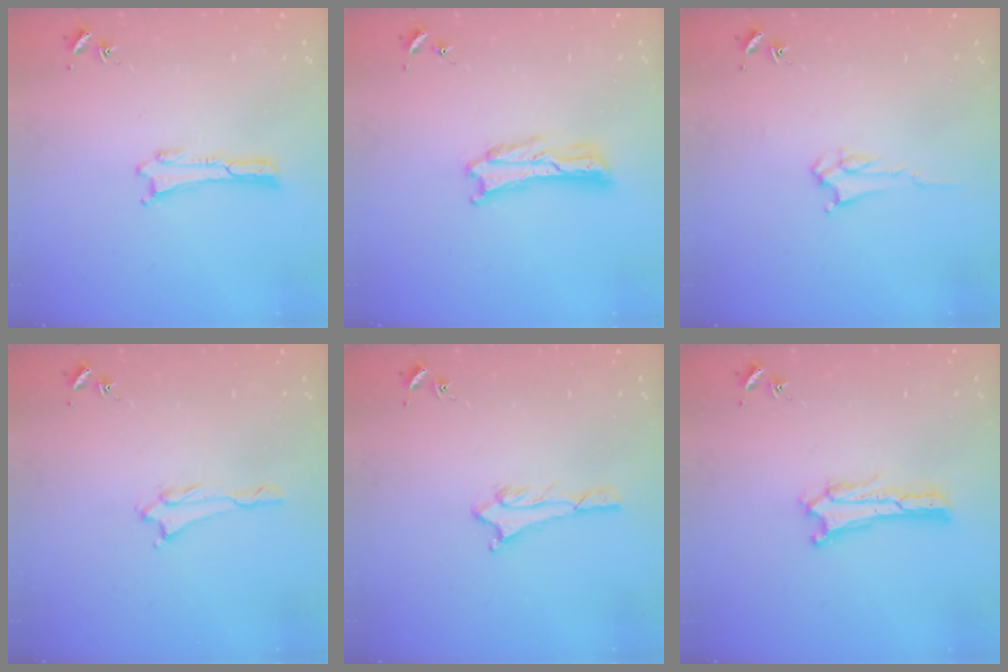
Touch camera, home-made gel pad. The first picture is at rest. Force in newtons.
{"total": 1.7, "press": 1.7, "slide": 0.3}
{"total": 2.8, "press": 2.8, "slide": 0.4}
{"total": 1.3, "press": 1.3, "slide": 0.1}
{"total": 2.0, "press": 2.0, "slide": 0.2}
{"total": 0.6, "press": 0.5, "slide": 0.2}